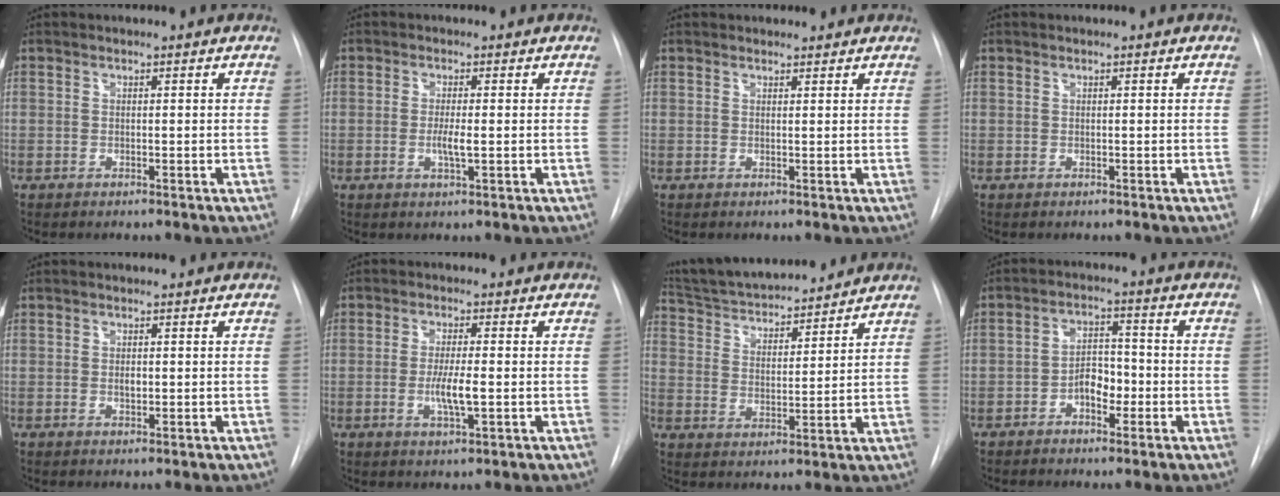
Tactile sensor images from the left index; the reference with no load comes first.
{"total": 2.5, "force": [-0.6, 0.2, 2.4], "torque": [-0.049, -0.010, -0.011]}
{"total": 1.9, "force": [1.8, 0.7, 0.1], "torque": [-0.002, 0.008, 0.020]}
{"total": 0.0}
{"total": 0.9, "force": [-0.2, 0.5, 0.7], "torque": [-0.012, -0.007, -0.003]}
{"total": 4.5, "force": [-1.1, 0.5, 4.3], "torque": [-0.086, -0.014, -0.018]}
{"total": 16.2, "force": [14.9, 2.6, 5.8], "torque": [-0.101, 0.016, 0.244]}
{"total": 4.6, "force": [-2.2, 2.5, 3.2], "torque": [-0.055, 0.008, -0.040]}